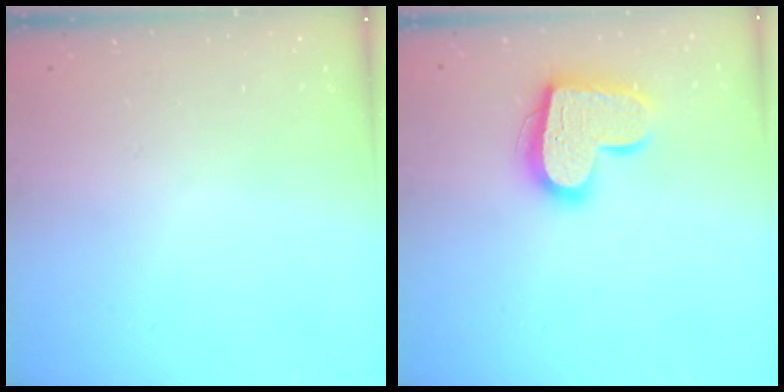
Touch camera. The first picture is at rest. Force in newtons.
{"total": 16.7, "press": 16.7, "slide": 1.1}